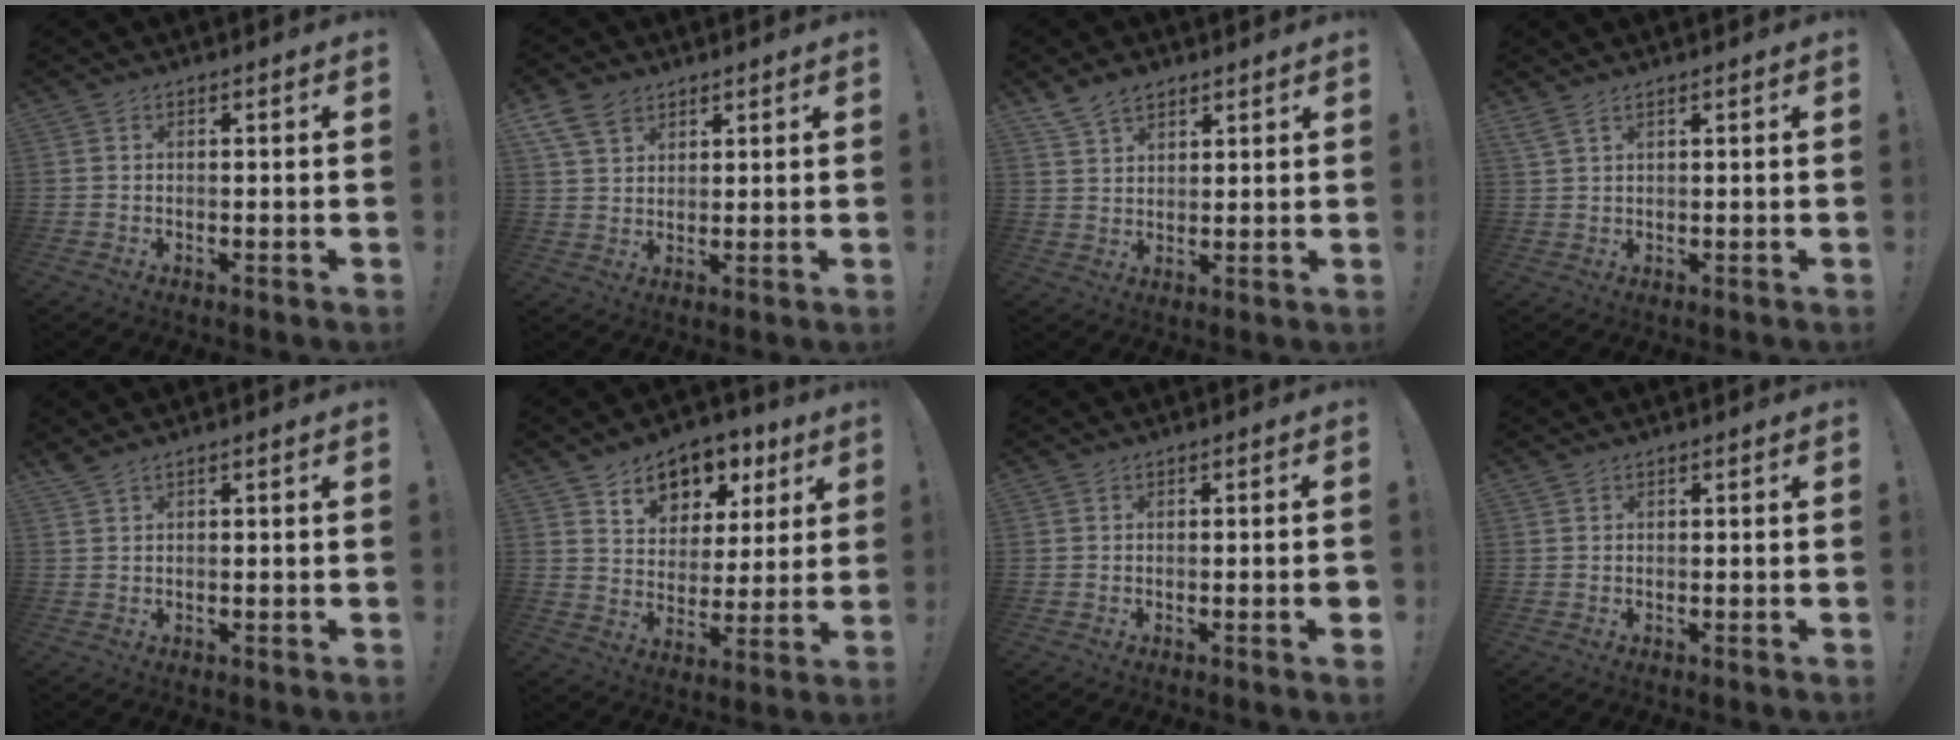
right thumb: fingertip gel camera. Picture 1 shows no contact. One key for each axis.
{"total": 7.9, "fx": 5.0, "fy": 5.2, "fz": 3.3, "tx": -0.066, "ty": -0.016, "tz": 0.102}
{"total": 6.5, "fx": 5.2, "fy": 3.3, "fz": 2.2, "tx": -0.043, "ty": -0.025, "tz": 0.100}
{"total": 2.7, "fx": 2.0, "fy": 0.5, "fz": 1.8, "tx": -0.040, "ty": -0.006, "tz": 0.039}
{"total": 1.7, "fx": 1.4, "fy": 0.1, "fz": 0.8, "tx": -0.018, "ty": -0.006, "tz": 0.026}
{"total": 10.2, "fx": 6.3, "fy": 7.2, "fz": 3.5, "tx": -0.047, "ty": -0.043, "tz": 0.117}
{"total": 2.3, "fx": -0.6, "fy": 0.0, "fz": 2.3, "tx": -0.030, "ty": -0.005, "tz": -0.011}
{"total": 0.0}